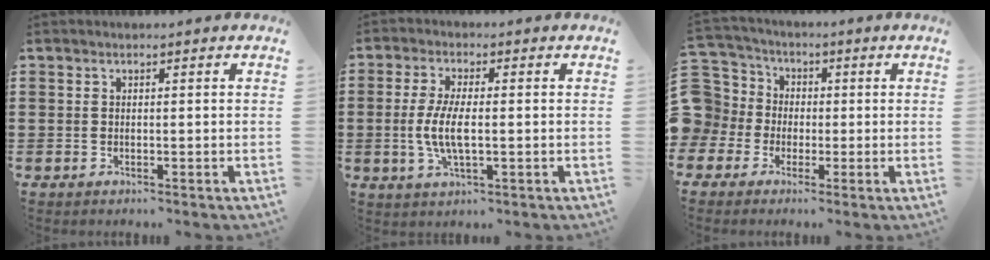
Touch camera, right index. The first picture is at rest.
{"total": 6.4, "force": [-0.8, 2.0, 6.0], "torque": [-0.140, -0.009, -0.025]}
{"total": 6.4, "force": [-0.8, 6.3, 0.5], "torque": [-0.065, -0.004, -0.022]}